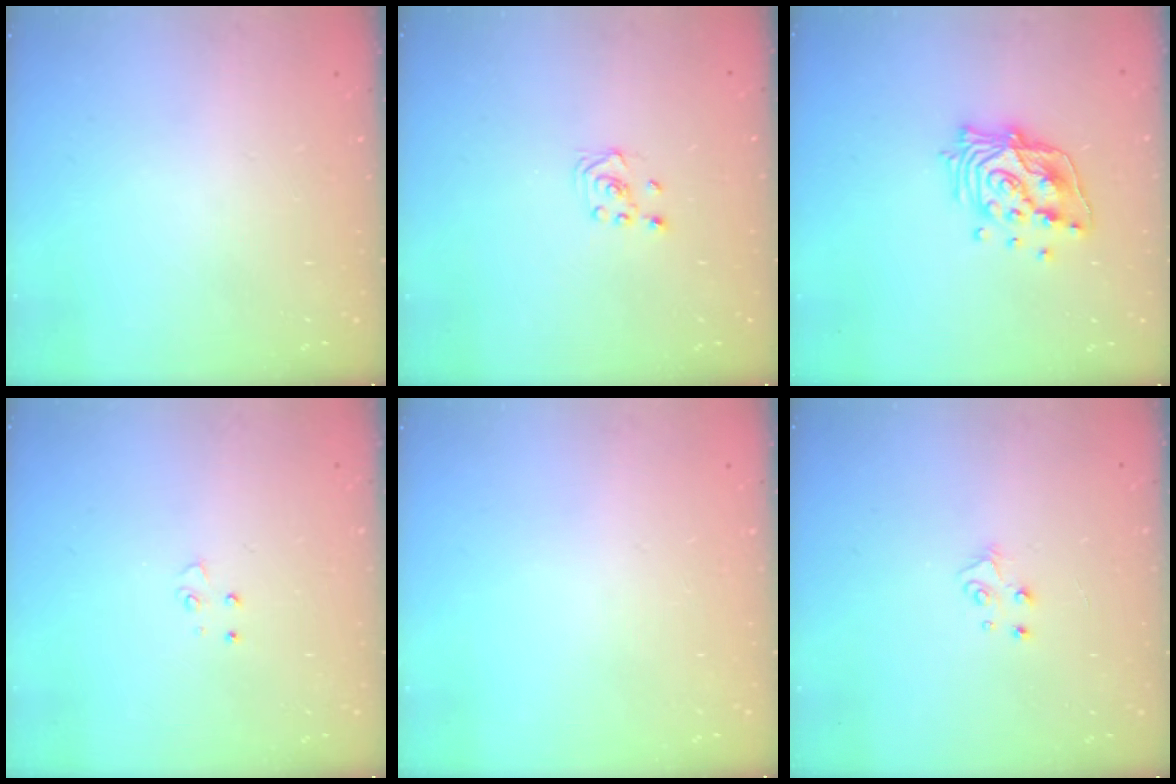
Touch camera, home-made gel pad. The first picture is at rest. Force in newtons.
{"total": 2.3, "press": 2.2, "slide": 0.7}
{"total": 14.7, "press": 14.6, "slide": 1.3}
{"total": 4.1, "press": 4.1, "slide": 0.5}
{"total": 0.0}
{"total": 4.0, "press": 4.0, "slide": 0.2}